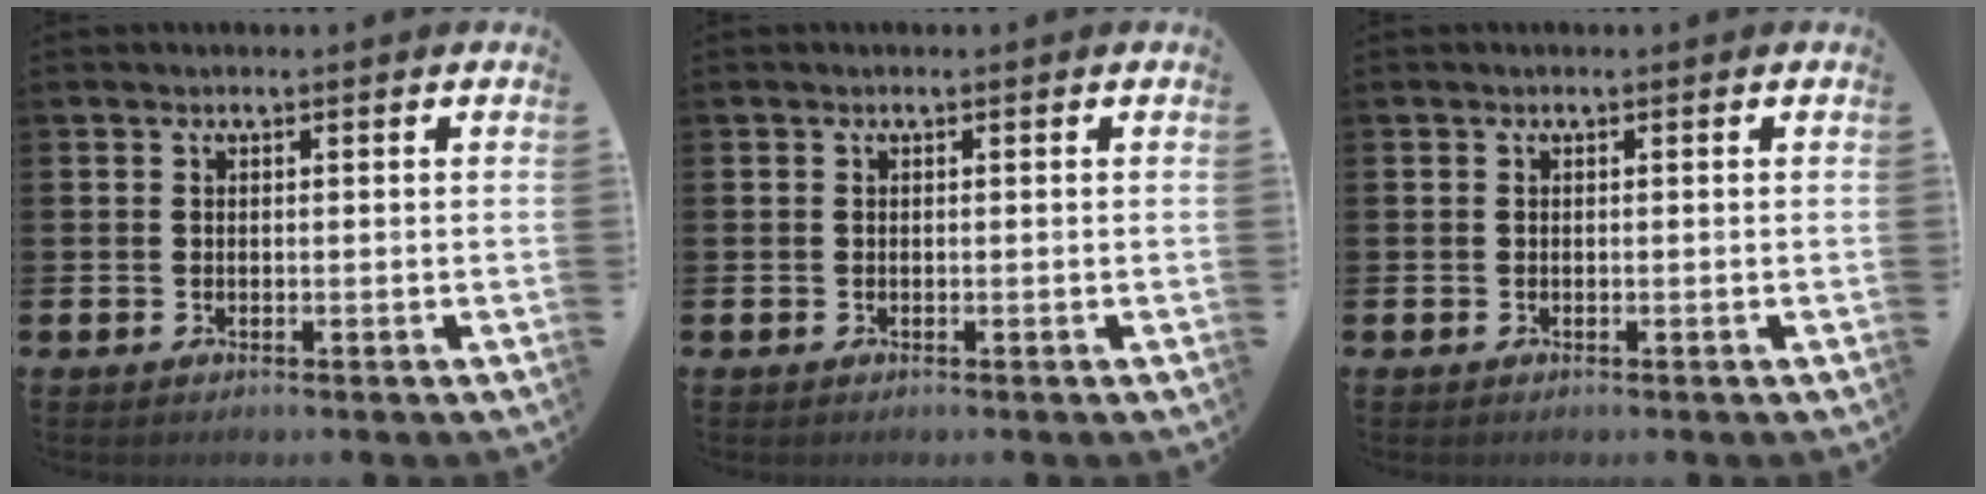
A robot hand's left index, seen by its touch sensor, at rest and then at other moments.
{"total": 0.0}
{"total": 0.0}